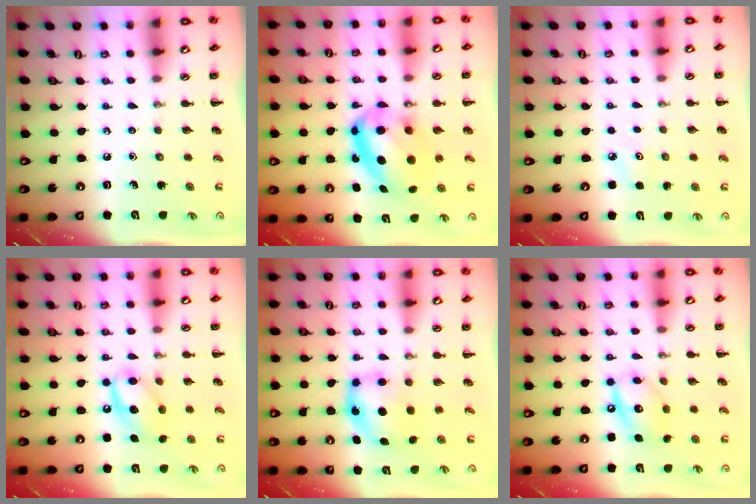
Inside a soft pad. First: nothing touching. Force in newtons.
{"total": 14.1, "press": 13.7, "slide": 3.6}
{"total": 5.8, "press": 5.6, "slide": 1.5}
{"total": 12.9, "press": 12.8, "slide": 1.6}
{"total": 6.2, "press": 6.2, "slide": 0.9}
{"total": 12.2, "press": 12.0, "slide": 2.0}